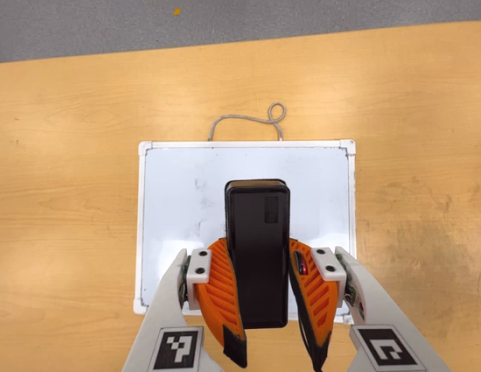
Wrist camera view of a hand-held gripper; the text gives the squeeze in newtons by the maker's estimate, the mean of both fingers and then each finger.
{"total": 9.4, "left": 7.6, "right": 11.1}